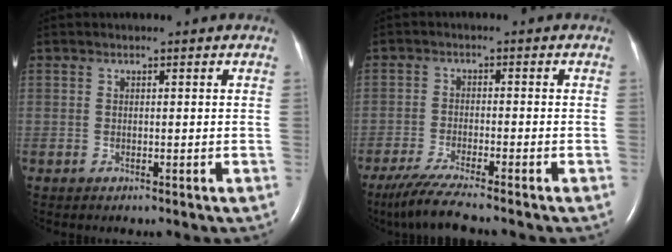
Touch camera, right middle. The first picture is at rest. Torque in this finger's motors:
{"motor_torque": [0.35, -0.35, 0.03, 0.04]}